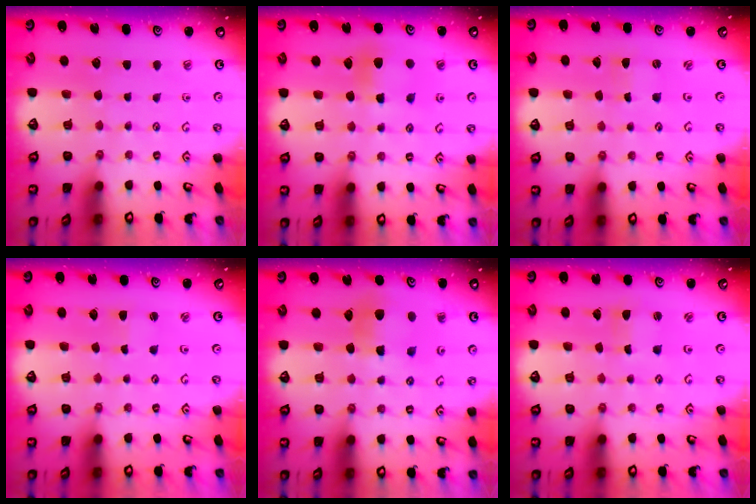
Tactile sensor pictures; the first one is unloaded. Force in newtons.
{"total": 5.7, "press": 5.7, "slide": 0.6}
{"total": 0.0}
{"total": 1.9, "press": 1.8, "slide": 0.4}
{"total": 7.5, "press": 7.4, "slide": 0.9}
{"total": 1.2, "press": 1.1, "slide": 0.3}